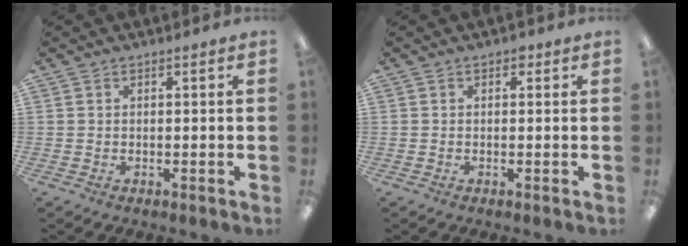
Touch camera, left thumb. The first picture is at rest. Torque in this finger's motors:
{"motor_torque": [-0.02, 0.05, 0.45, -0.12, 0.04]}